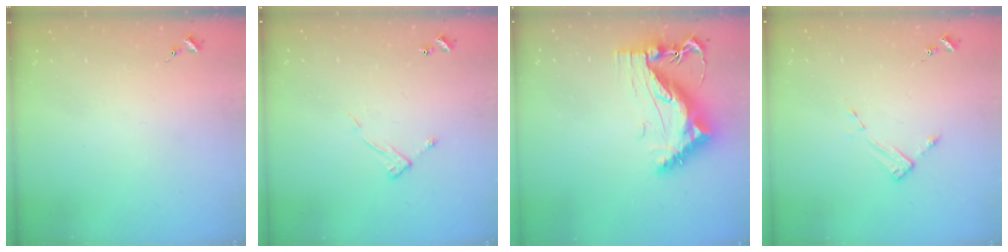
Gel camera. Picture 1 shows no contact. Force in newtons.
{"total": 7.3, "press": 7.3, "slide": 0.4}
{"total": 11.9, "press": 11.9, "slide": 1.0}
{"total": 2.7, "press": 2.7, "slide": 0.4}